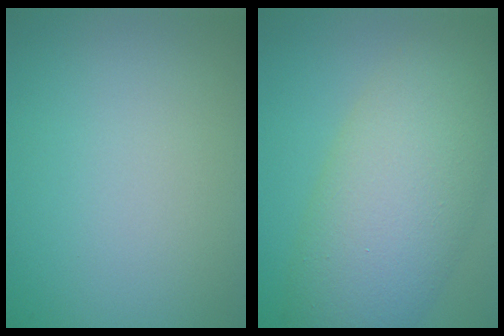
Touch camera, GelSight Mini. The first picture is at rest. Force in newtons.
{"total": 9.1, "press": 9.1, "slide": 0.4}